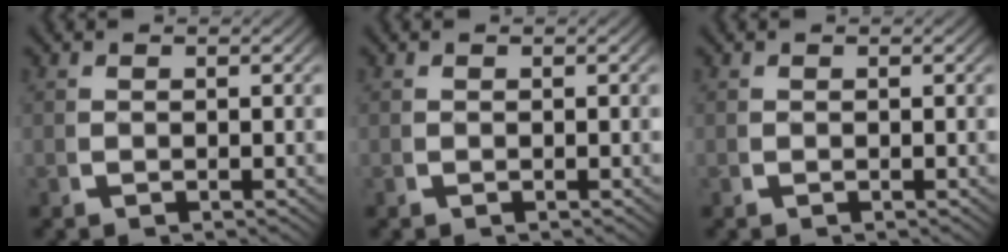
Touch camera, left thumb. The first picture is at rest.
{"total": 0.0}
{"total": 0.0}